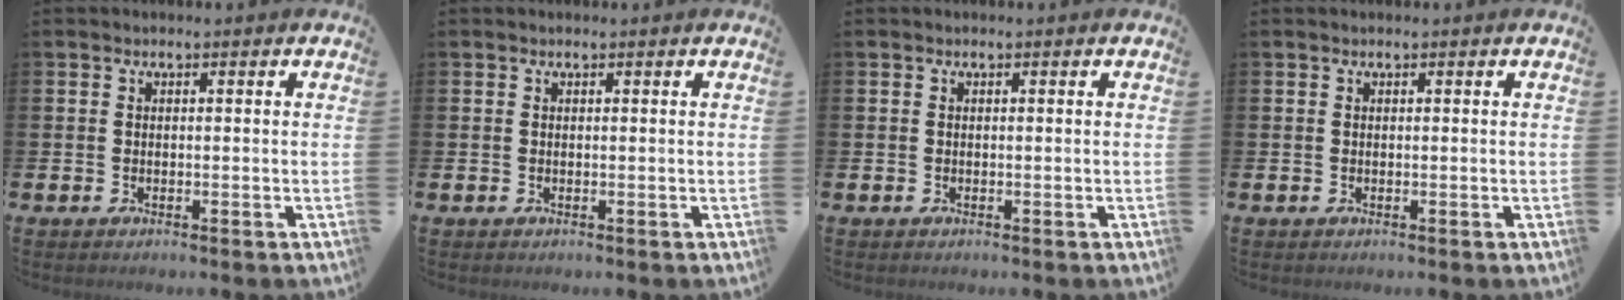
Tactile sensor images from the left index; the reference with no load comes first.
{"total": 0.0}
{"total": 0.0}
{"total": 0.0}